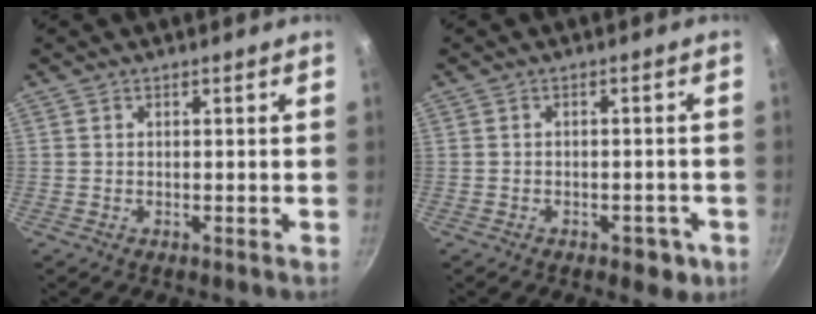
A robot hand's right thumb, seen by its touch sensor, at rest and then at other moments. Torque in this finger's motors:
{"motor_torque": [-0.07, 0.15, -0.20, 0.01, 0.08]}